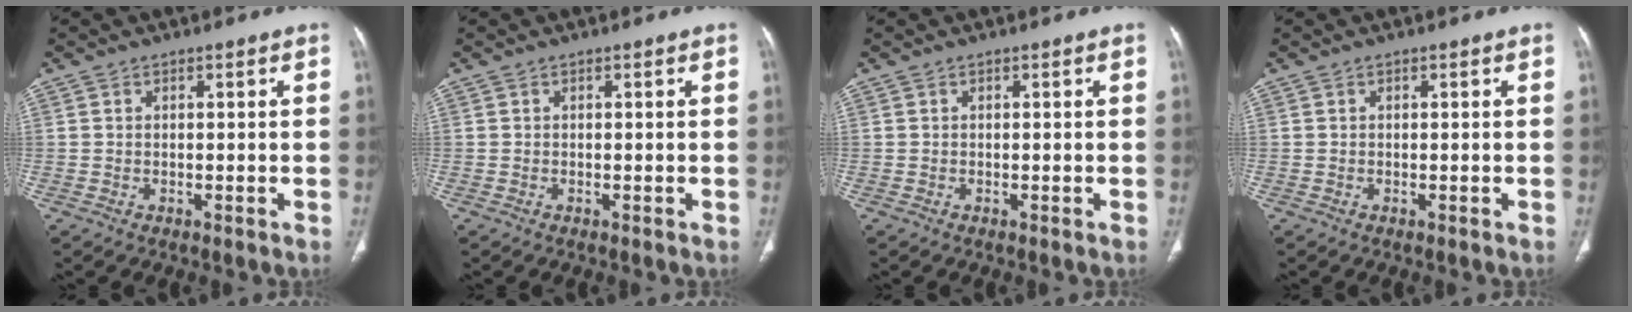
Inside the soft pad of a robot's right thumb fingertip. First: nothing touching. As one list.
[{"total": 0.0}, {"total": 0.0}, {"total": 0.0}]